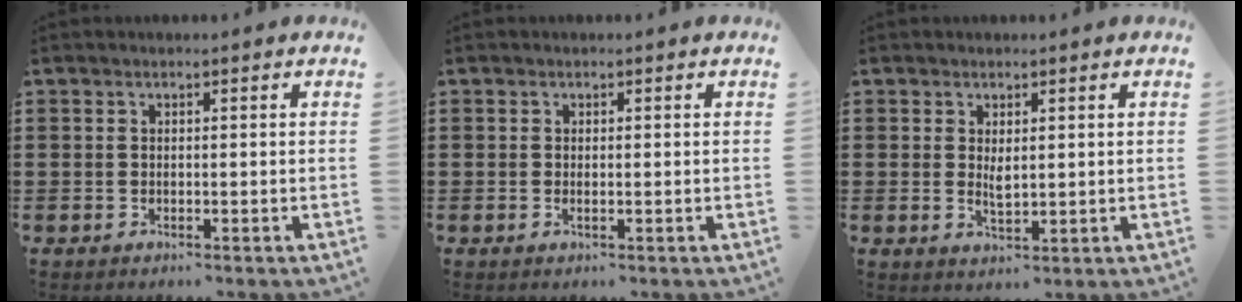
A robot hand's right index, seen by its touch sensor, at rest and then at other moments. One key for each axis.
{"total": 0.8, "fx": 0.0, "fy": 0.1, "fz": 0.8, "tx": -0.018, "ty": -0.004, "tz": 0.001}
{"total": 2.2, "fx": 0.5, "fy": 0.6, "fz": 2.1, "tx": -0.042, "ty": -0.003, "tz": 0.010}